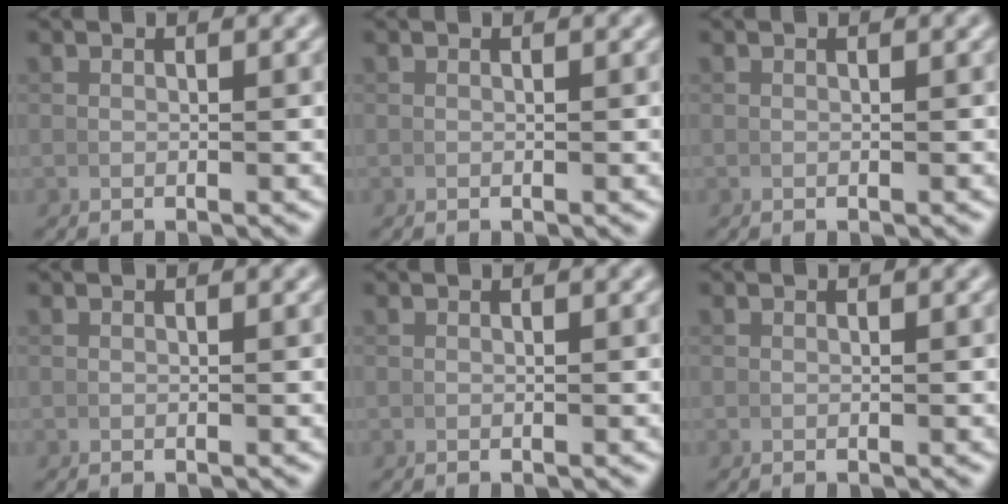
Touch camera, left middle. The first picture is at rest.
{"total": 0.0}
{"total": 0.0}
{"total": 0.0}
{"total": 0.0}
{"total": 0.0}